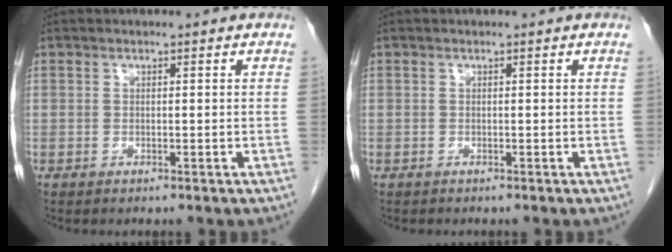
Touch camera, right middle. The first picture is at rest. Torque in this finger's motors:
{"motor_torque": [-0.26, 0.03, -0.04, -0.01]}